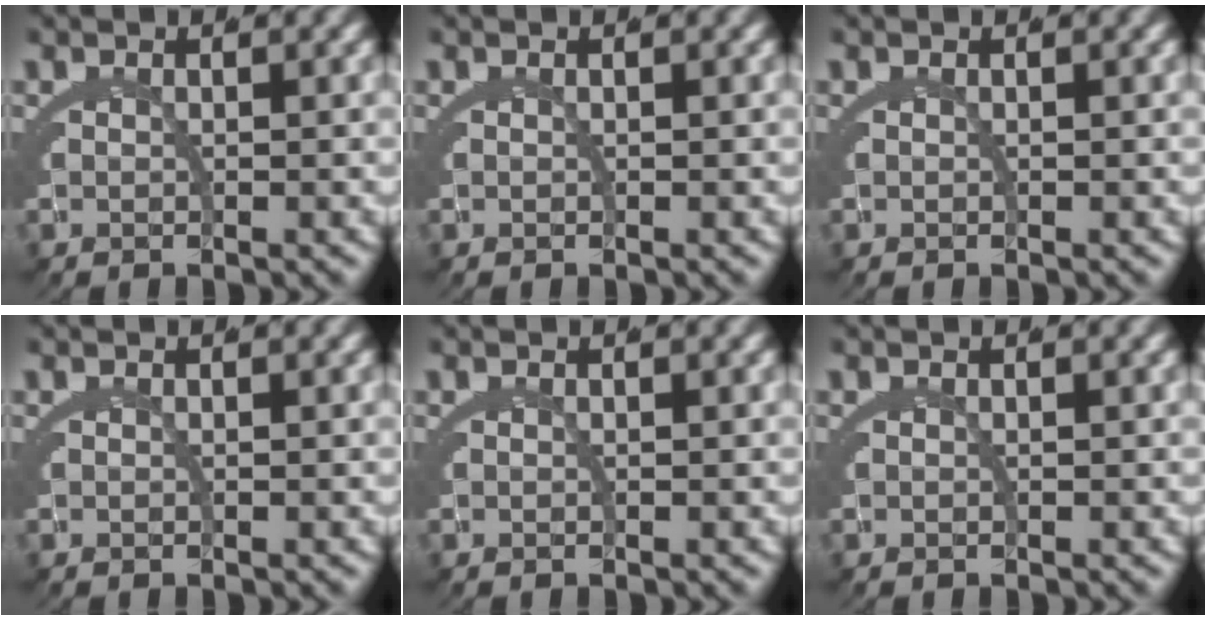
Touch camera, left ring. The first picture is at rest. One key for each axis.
{"total": 0.0}
{"total": 0.0}
{"total": 0.0}
{"total": 0.0}
{"total": 0.0}